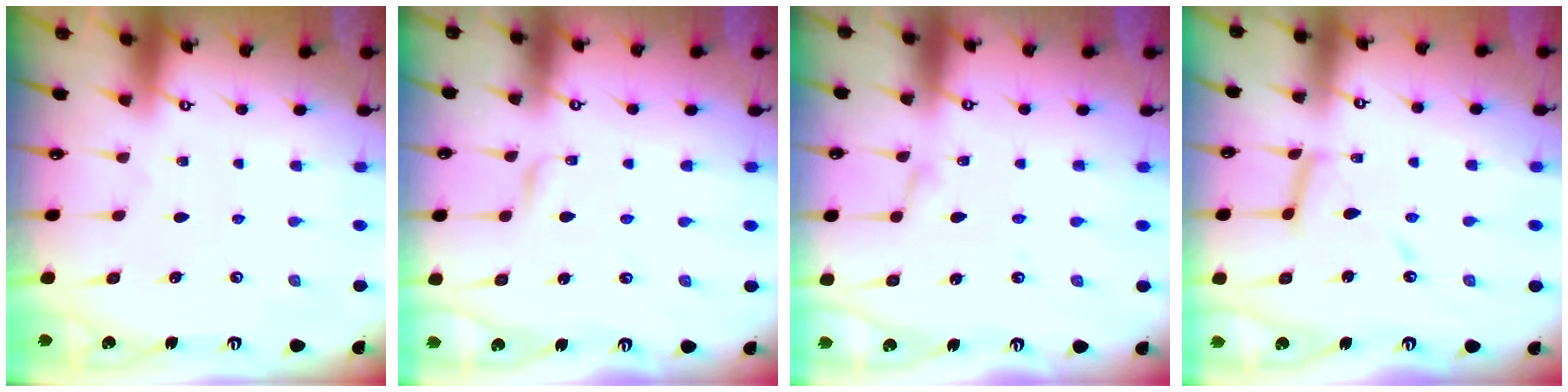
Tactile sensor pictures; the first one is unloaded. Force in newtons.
{"total": 2.6, "press": 2.5, "slide": 0.3}
{"total": 2.8, "press": 2.7, "slide": 0.3}
{"total": 9.7, "press": 9.7, "slide": 0.8}